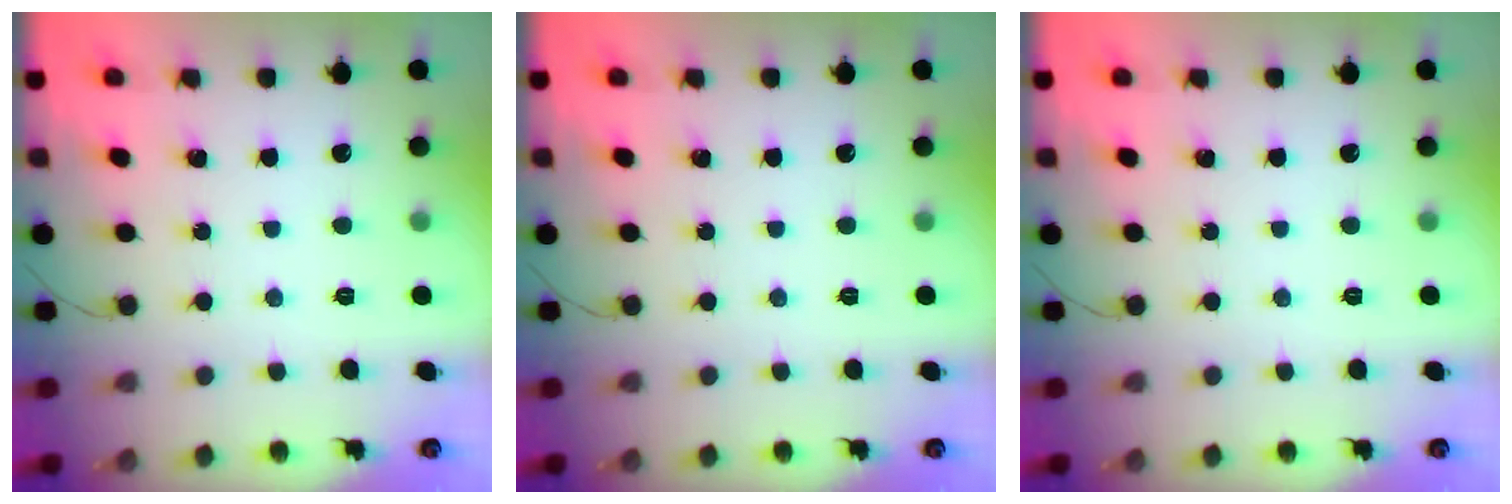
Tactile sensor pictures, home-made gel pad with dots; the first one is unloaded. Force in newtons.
{"total": 0.0}
{"total": 0.0}